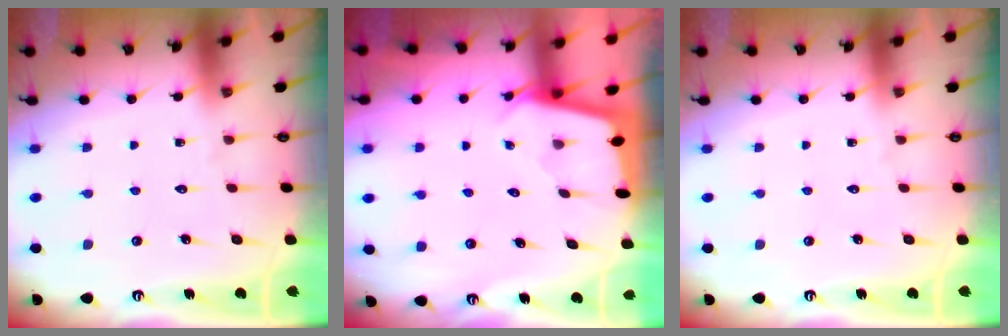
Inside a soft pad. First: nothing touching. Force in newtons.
{"total": 2.0, "press": 2.0, "slide": 0.2}
{"total": 0.0}